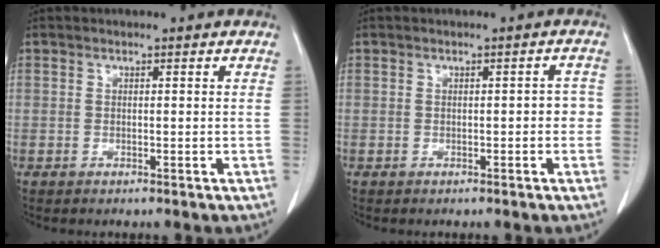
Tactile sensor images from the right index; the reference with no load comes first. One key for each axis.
{"total": 1.9, "fx": -0.3, "fy": 0.9, "fz": 1.7, "tx": -0.010, "ty": 0.008, "tz": -0.004}